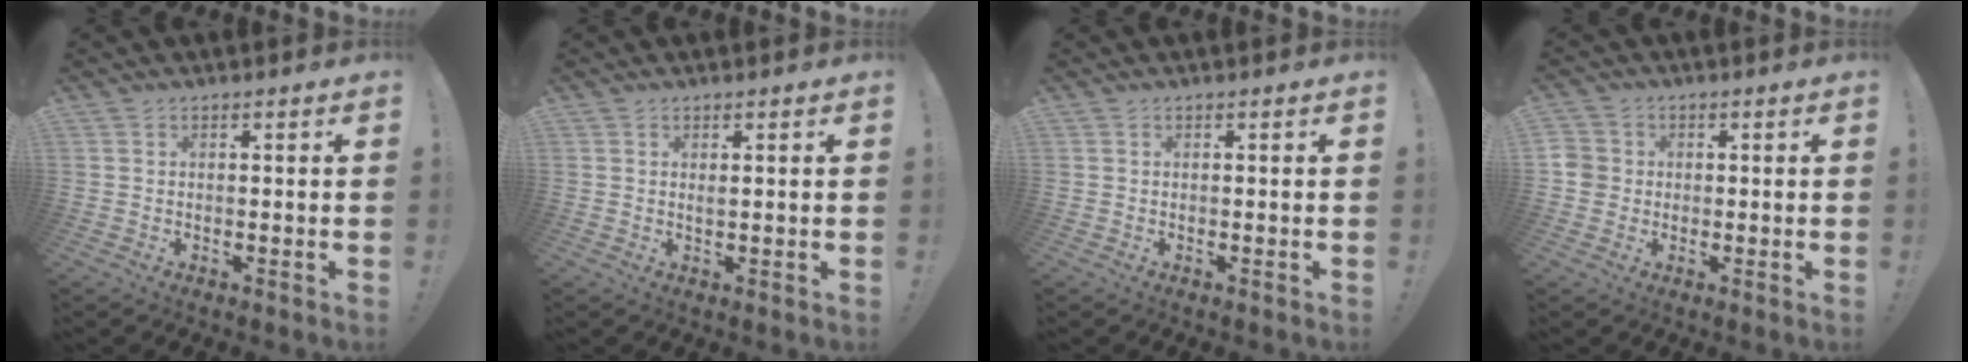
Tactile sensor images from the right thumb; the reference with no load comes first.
{"total": 0.8, "force": [0.5, 0.2, 0.6], "torque": [-0.013, 0.000, 0.009]}
{"total": 0.0}
{"total": 4.6, "force": [-0.3, 4.4, 1.3], "torque": [-0.035, 0.007, -0.006]}